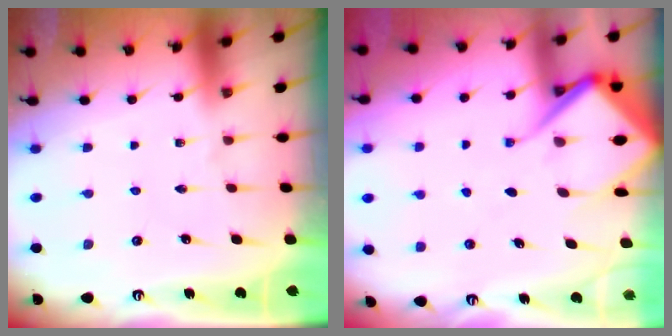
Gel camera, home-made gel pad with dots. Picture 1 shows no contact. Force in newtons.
{"total": 11.1, "press": 11.1, "slide": 1.1}